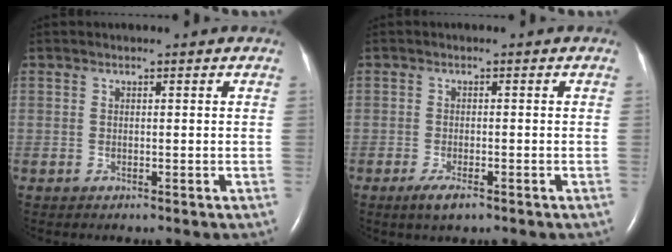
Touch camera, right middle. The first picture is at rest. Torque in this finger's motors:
{"motor_torque": [0.30, -0.32, 0.04, 0.01]}